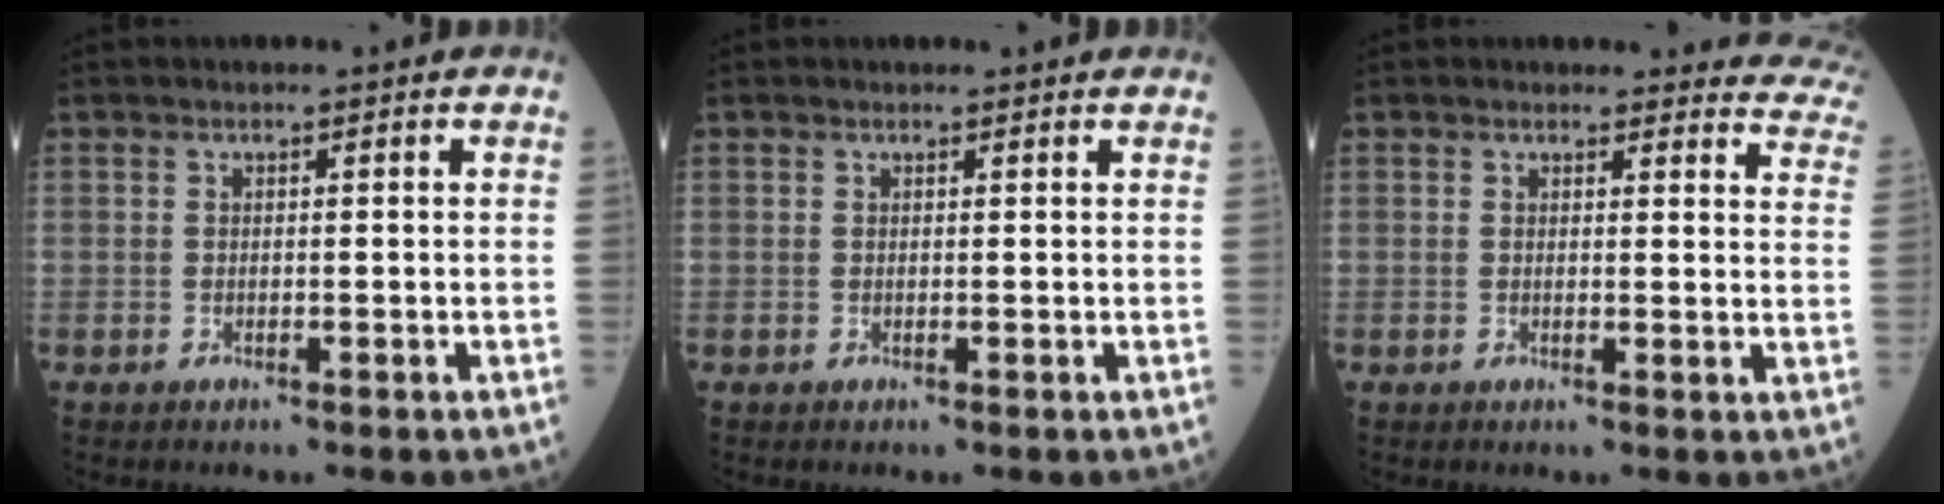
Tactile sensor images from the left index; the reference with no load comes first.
{"total": 1.5, "force": [1.5, 0.2, 0.2], "torque": [-0.009, 0.002, 0.013]}
{"total": 14.0, "force": [13.5, 3.8, 1.4], "torque": [0.037, -0.066, 0.102]}